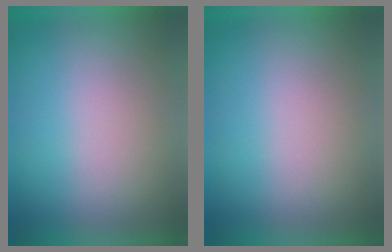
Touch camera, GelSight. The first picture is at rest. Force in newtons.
{"total": 0.0}